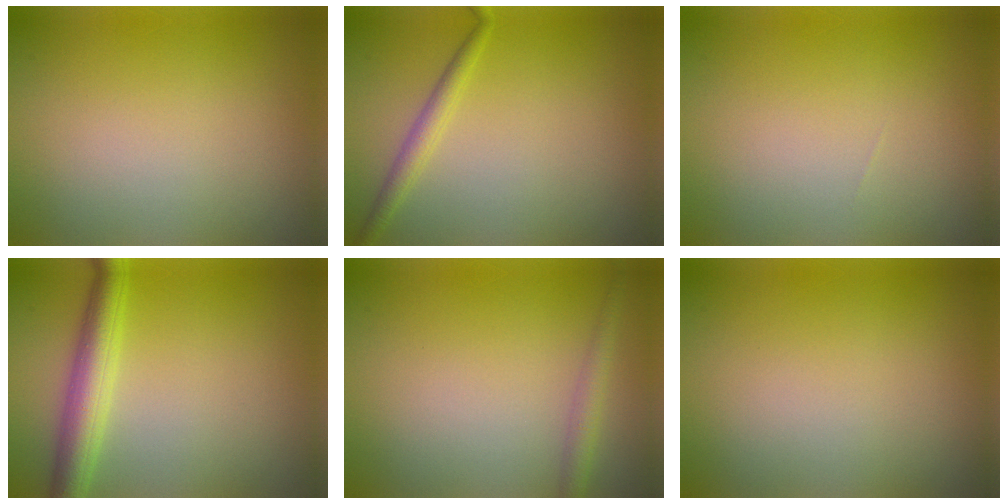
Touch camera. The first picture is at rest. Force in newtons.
{"total": 1.8, "press": 1.8, "slide": 0.0}
{"total": 0.0}
{"total": 4.4, "press": 4.4, "slide": 0.1}
{"total": 1.8, "press": 1.8, "slide": 0.1}
{"total": 0.0}